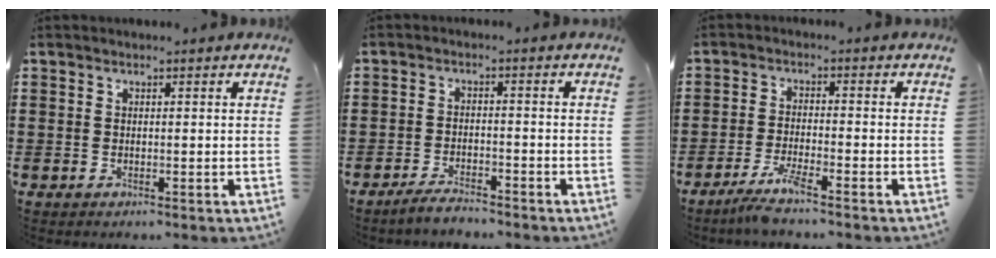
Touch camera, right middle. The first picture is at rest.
{"total": 3.1, "force": [-2.9, 0.4, 1.0], "torque": [-0.020, 0.006, -0.058]}
{"total": 4.0, "force": [-3.2, -0.1, 2.4], "torque": [-0.056, -0.011, -0.062]}